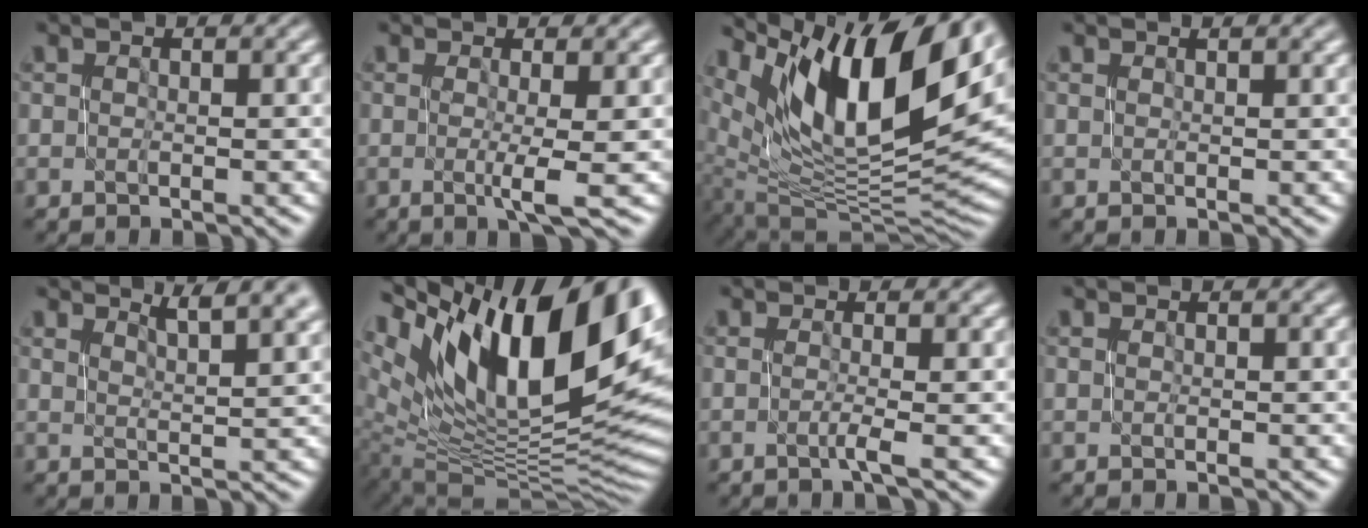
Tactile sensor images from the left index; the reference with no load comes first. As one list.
[{"total": 2.9, "force": [-0.3, 0.5, 2.8], "torque": [-0.045, -0.007, -0.006]}, {"total": 15.5, "force": [7.7, 6.4, 11.8], "torque": [-0.208, 0.014, 0.136]}, {"total": 0.7, "force": [0.4, 0.2, 0.6], "torque": [-0.004, 0.002, 0.005]}, {"total": 4.7, "force": [3.2, 1.1, 3.3], "torque": [-0.026, 0.011, 0.042]}, {"total": 18.3, "force": [7.9, 8.4, 14.2], "torque": [-0.234, 0.020, 0.145]}, {"total": 1.4, "force": [-0.3, 0.4, 1.3], "torque": [-0.020, -0.004, -0.013]}, {"total": 0.0}]